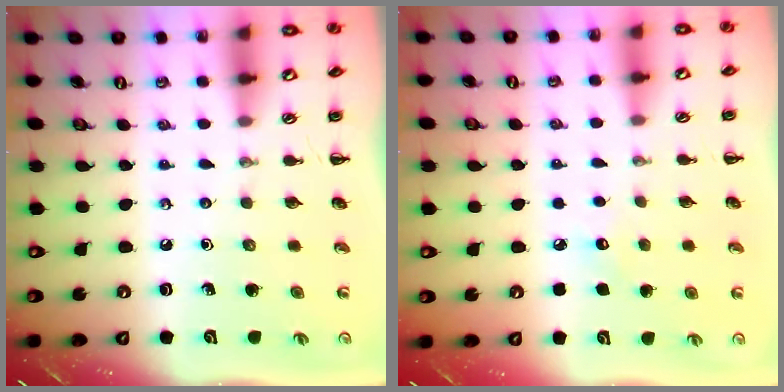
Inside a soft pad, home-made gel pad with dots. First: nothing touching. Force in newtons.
{"total": 4.8, "press": 4.6, "slide": 1.2}